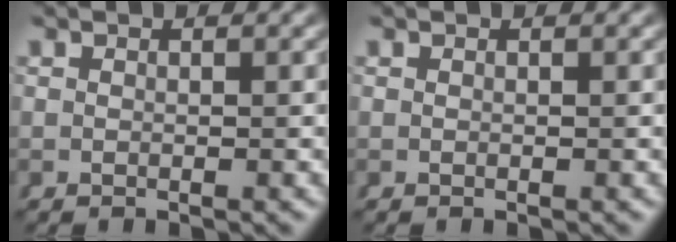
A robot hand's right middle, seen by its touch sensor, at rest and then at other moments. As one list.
[{"total": 0.0}]